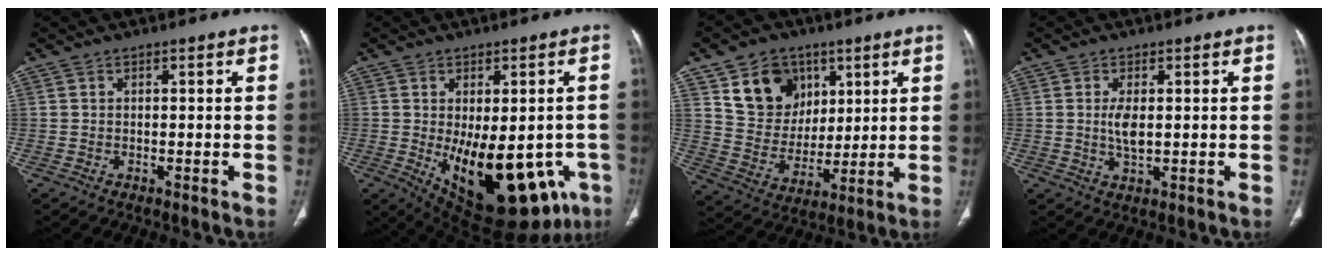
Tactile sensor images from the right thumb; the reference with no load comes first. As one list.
[{"total": 22.5, "force": [-7.2, 11.1, 18.2], "torque": [-0.197, -0.017, -0.071]}, {"total": 13.4, "force": [6.5, 10.5, 5.1], "torque": [-0.052, -0.032, 0.126]}, {"total": 3.6, "force": [0.4, 1.5, 3.3], "torque": [-0.067, -0.008, 0.010]}]